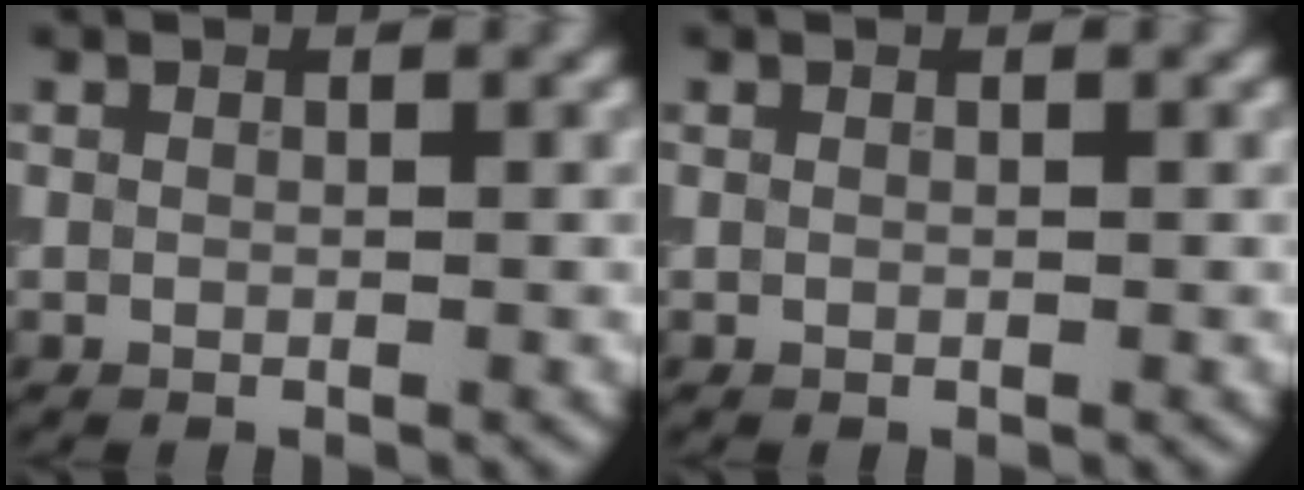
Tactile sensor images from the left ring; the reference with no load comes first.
{"total": 0.0}